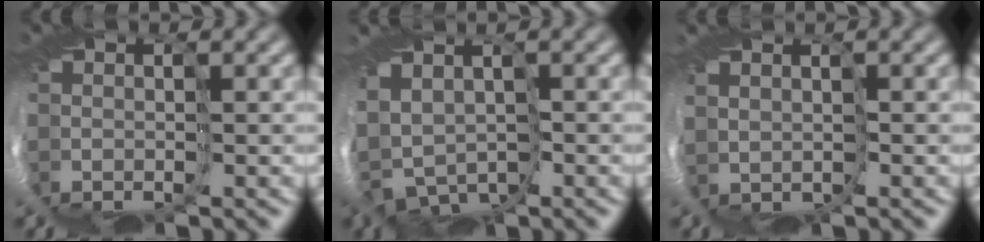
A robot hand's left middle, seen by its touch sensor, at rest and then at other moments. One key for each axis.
{"total": 3.6, "fx": -1.0, "fy": 3.1, "fz": 1.5, "tx": -0.035, "ty": -0.014, "tz": -0.020}
{"total": 1.1, "fx": 0.7, "fy": 0.9, "fz": -0.2, "tx": -0.006, "ty": 0.004, "tz": 0.014}